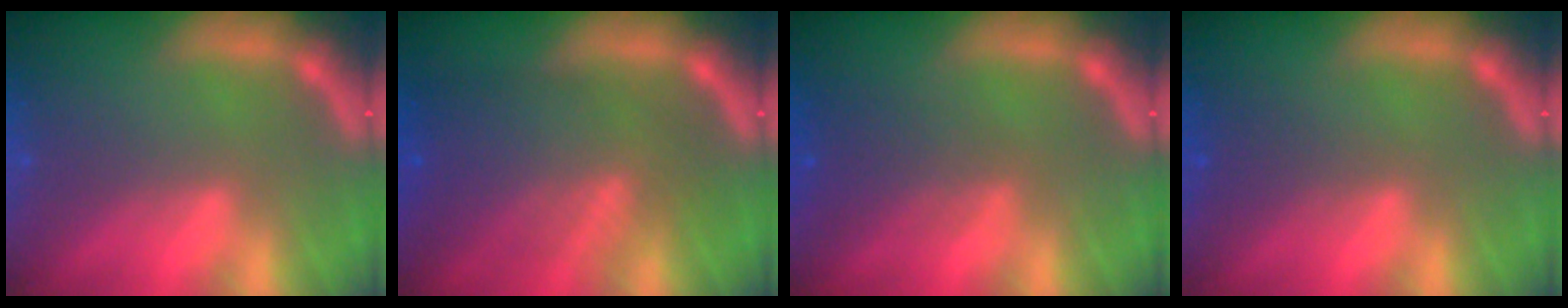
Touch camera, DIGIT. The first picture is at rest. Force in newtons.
{"total": 8.1}
{"total": 3.0}
{"total": 1.5}